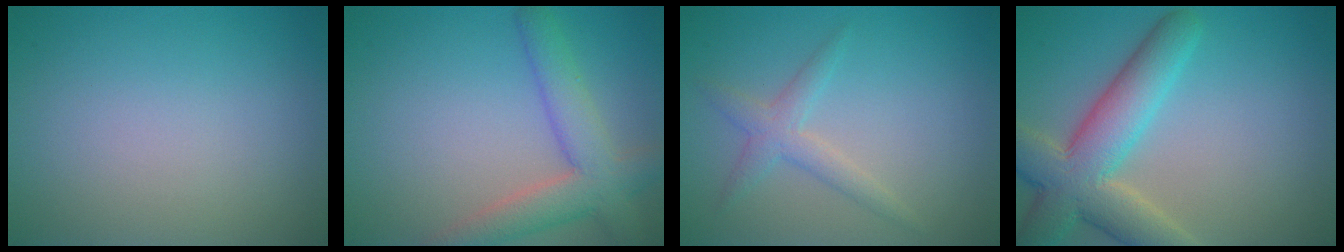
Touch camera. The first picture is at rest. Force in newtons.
{"total": 5.1, "press": 5.1, "slide": 0.2}
{"total": 2.2, "press": 2.2, "slide": 0.1}
{"total": 7.8, "press": 7.8, "slide": 0.5}